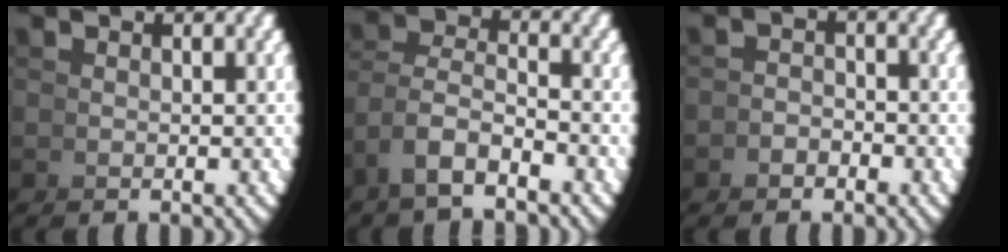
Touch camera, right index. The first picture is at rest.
{"total": 4.8, "force": [-1.3, 3.5, 3.0], "torque": [-0.076, -0.013, -0.021]}
{"total": 1.6, "force": [-1.4, -0.5, -0.5], "torque": [0.027, 0.001, -0.030]}